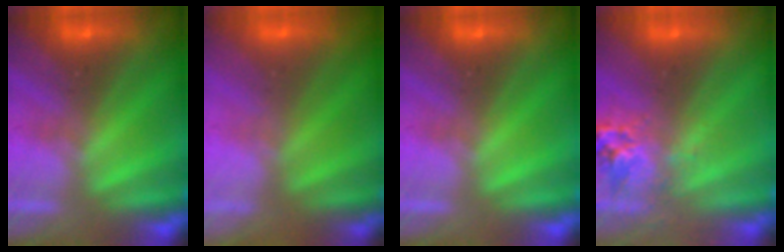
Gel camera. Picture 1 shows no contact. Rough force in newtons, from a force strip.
{"total": 2.4}
{"total": 0.0}
{"total": 2.7}